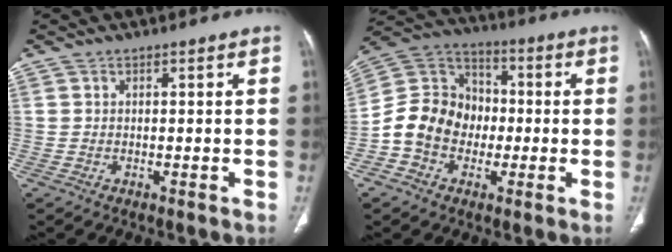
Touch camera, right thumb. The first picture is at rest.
{"total": 13.3, "force": [-2.8, 11.3, 6.3], "torque": [-0.087, 0.040, -0.061]}